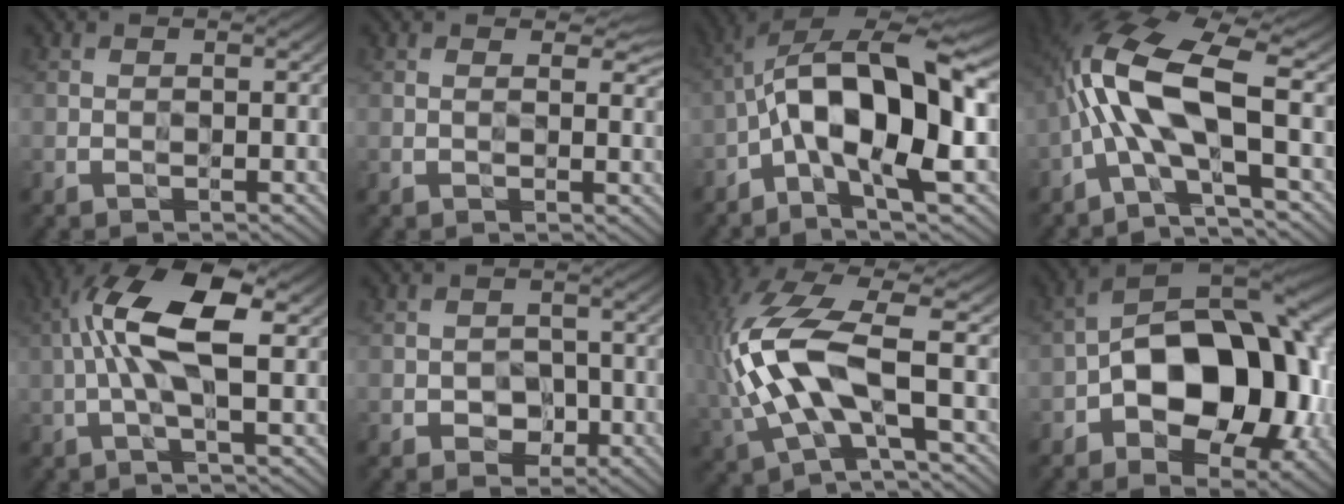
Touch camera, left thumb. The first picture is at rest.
{"total": 2.1, "force": [1.0, 1.1, 1.5], "torque": [-0.026, -0.004, 0.019]}
{"total": 14.2, "force": [-2.1, 5.2, 13.0], "torque": [-0.222, 0.019, -0.036]}
{"total": 12.0, "force": [-0.6, 4.1, 11.2], "torque": [-0.233, 0.009, -0.022]}
{"total": 8.3, "force": [1.4, 2.4, 7.8], "torque": [-0.157, 0.018, 0.021]}
{"total": 2.6, "force": [-1.1, 2.2, 0.9], "torque": [-0.009, -0.003, -0.020]}
{"total": 13.9, "force": [0.0, 5.7, 12.7], "torque": [-0.310, 0.003, 0.000]}
{"total": 18.1, "force": [-3.1, 11.0, 14.1], "torque": [-0.200, -0.007, -0.054]}